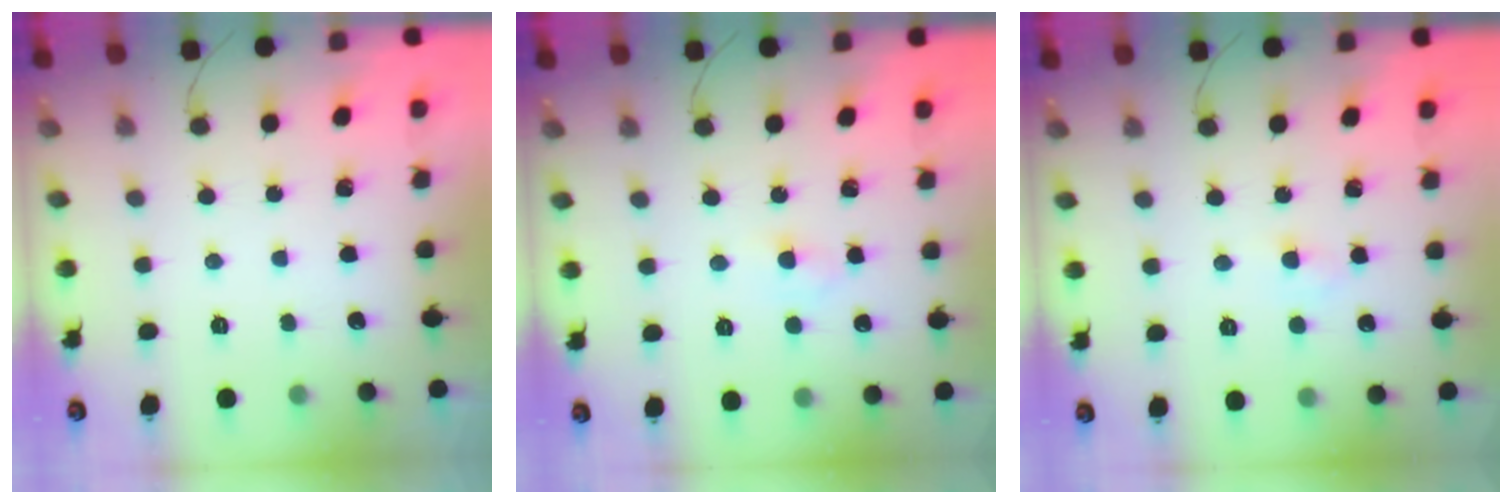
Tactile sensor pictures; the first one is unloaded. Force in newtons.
{"total": 2.1, "press": 2.0, "slide": 0.9}
{"total": 1.8, "press": 1.5, "slide": 0.9}